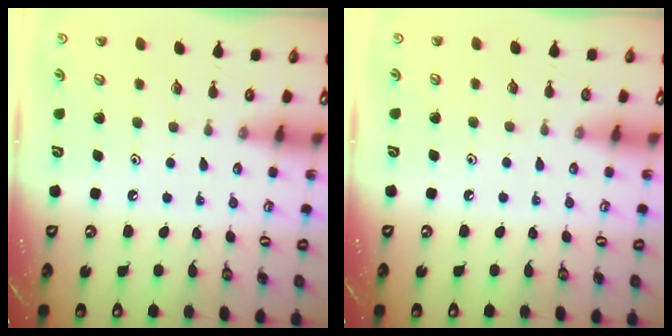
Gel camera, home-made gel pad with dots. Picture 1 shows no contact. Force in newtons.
{"total": 2.7, "press": 2.7, "slide": 0.3}